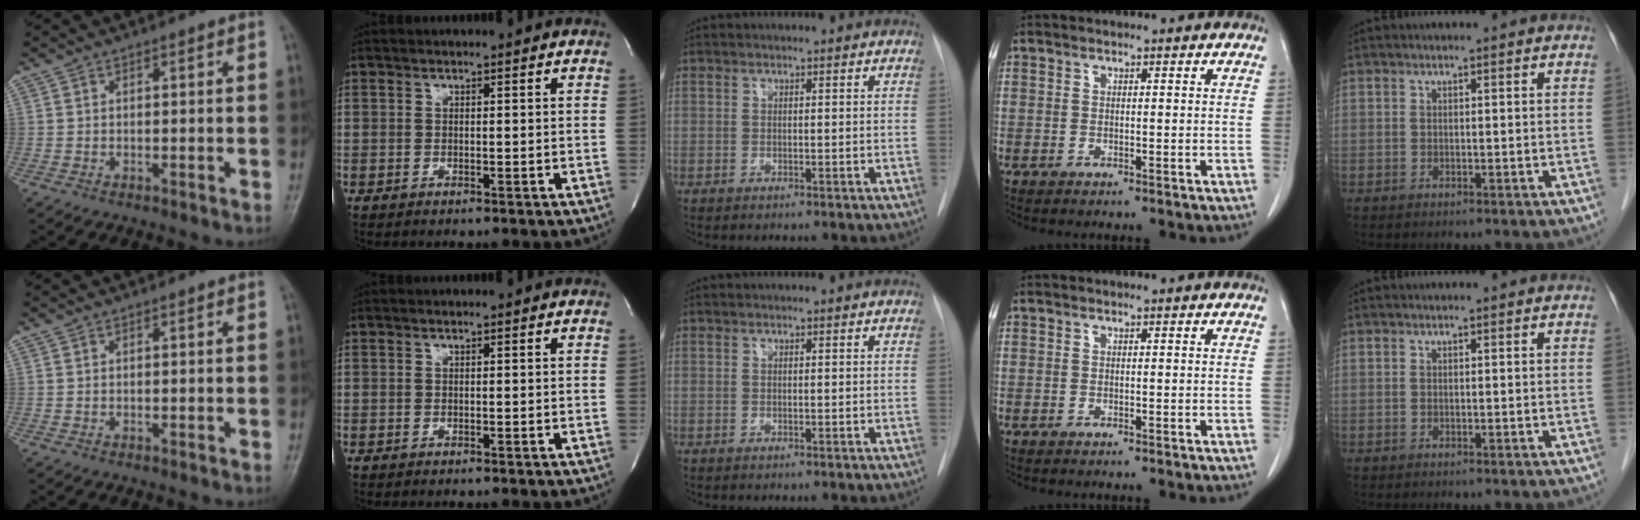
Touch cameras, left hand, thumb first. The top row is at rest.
{}